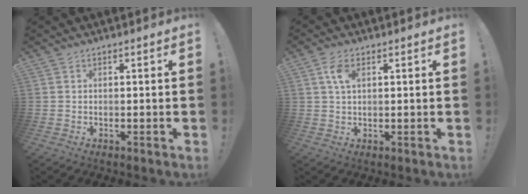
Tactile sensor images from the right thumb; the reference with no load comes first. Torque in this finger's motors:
{"motor_torque": [0.13, -0.02, 0.38, -0.44, 0.21]}